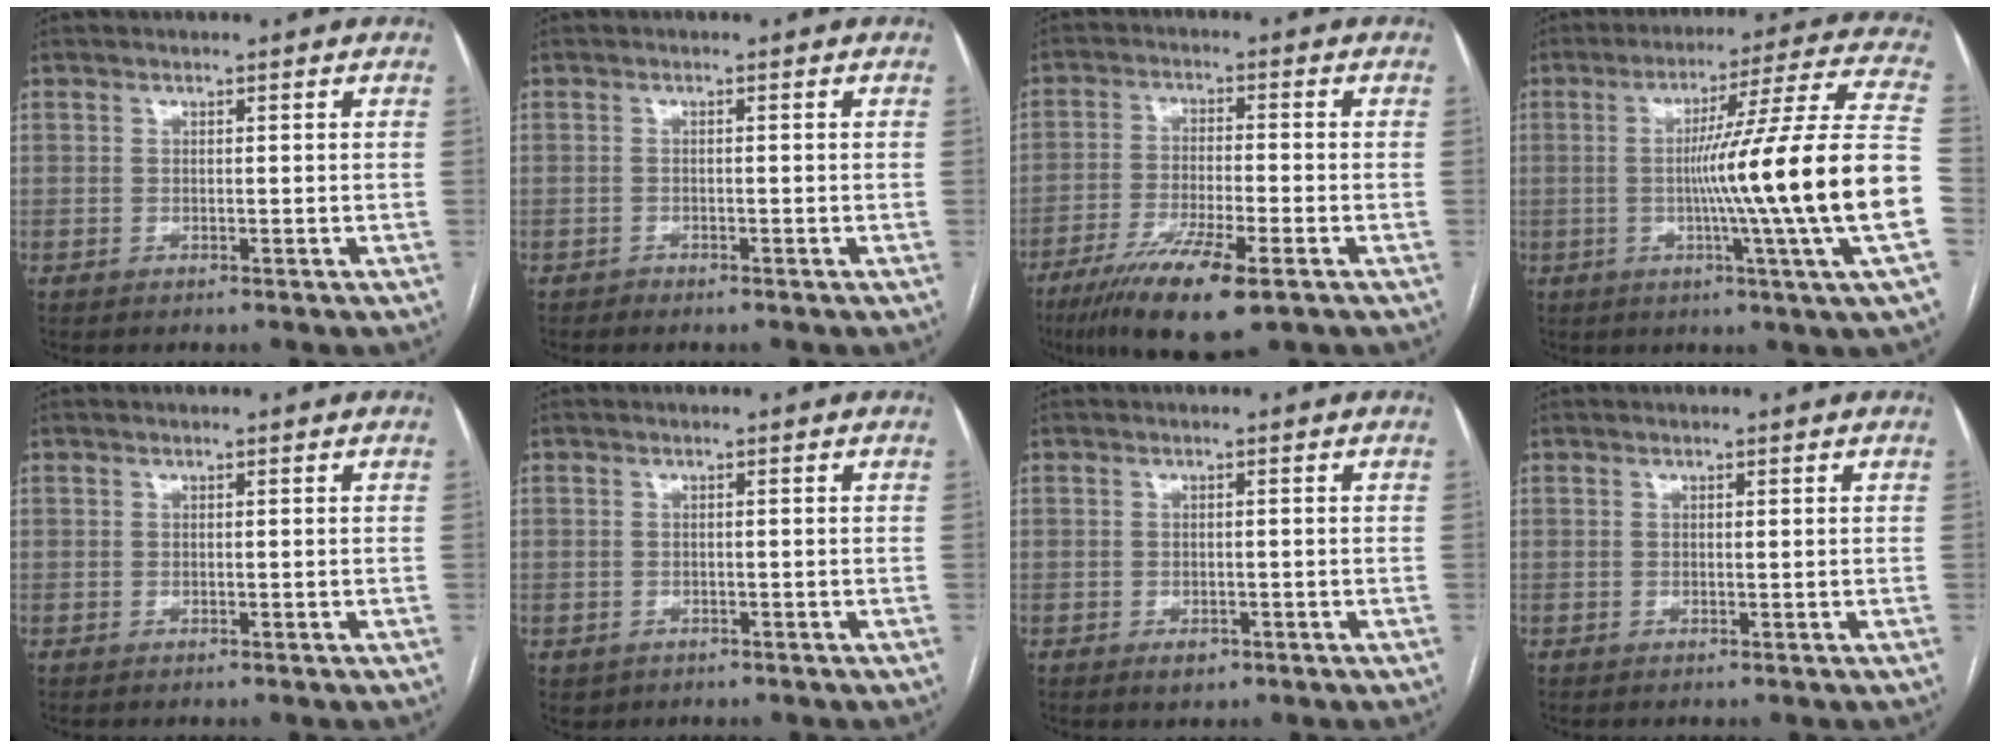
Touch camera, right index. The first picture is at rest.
{"total": 0.6, "force": [-0.5, 0.1, 0.1], "torque": [-0.008, -0.001, -0.011]}
{"total": 11.6, "force": [-6.9, 1.3, 9.3], "torque": [-0.164, -0.029, -0.114]}
{"total": 22.1, "force": [-3.4, -3.1, 21.6], "torque": [-0.274, -0.001, -0.070]}
{"total": 0.0}
{"total": 2.0, "force": [-0.8, 1.8, 0.2], "torque": [0.000, 0.005, -0.005]}
{"total": 1.8, "force": [-1.0, 1.1, 1.0], "torque": [-0.010, 0.002, -0.007]}
{"total": 0.0}